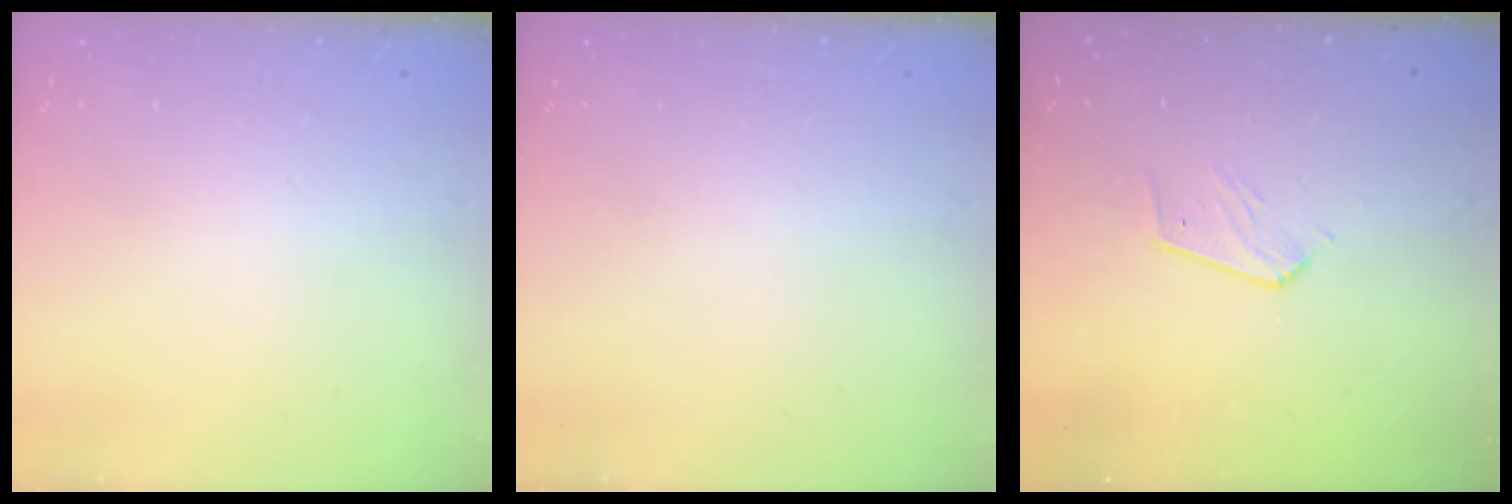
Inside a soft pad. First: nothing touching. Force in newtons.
{"total": 0.0}
{"total": 5.4, "press": 5.4, "slide": 0.5}